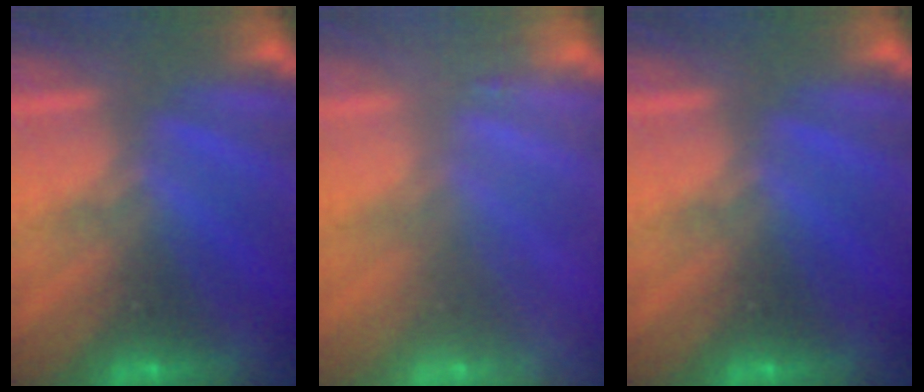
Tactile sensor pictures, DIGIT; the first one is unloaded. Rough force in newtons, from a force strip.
{"total": 2.3}
{"total": 0.0}